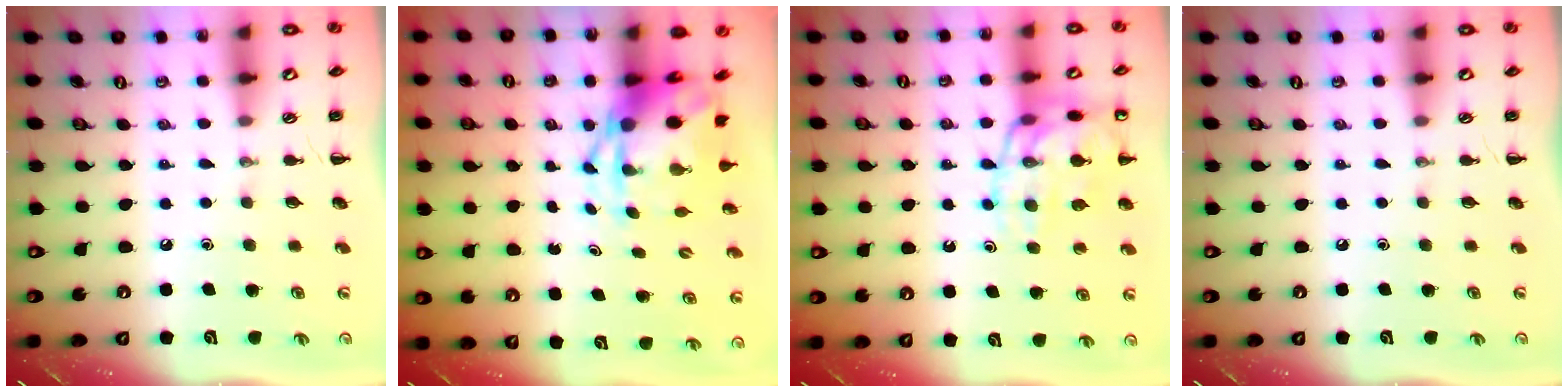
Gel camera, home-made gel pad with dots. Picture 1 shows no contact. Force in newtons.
{"total": 5.4, "press": 5.1, "slide": 1.5}
{"total": 15.8, "press": 15.6, "slide": 2.1}
{"total": 0.0}